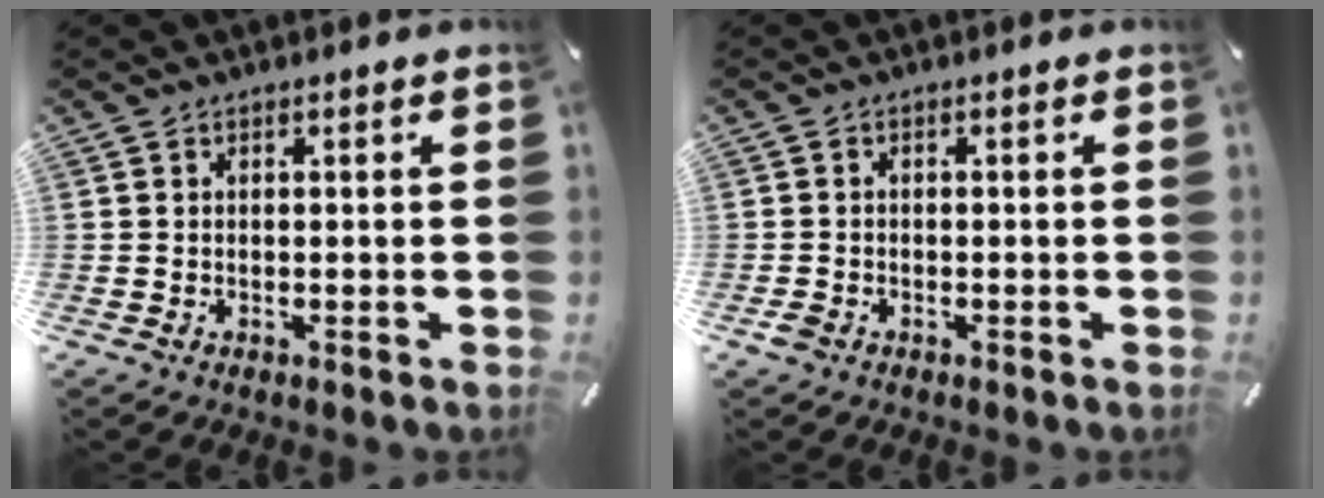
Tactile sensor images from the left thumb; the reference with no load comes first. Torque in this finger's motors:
{"motor_torque": [-0.42, 0.02, 0.10, 0.02, -0.06]}